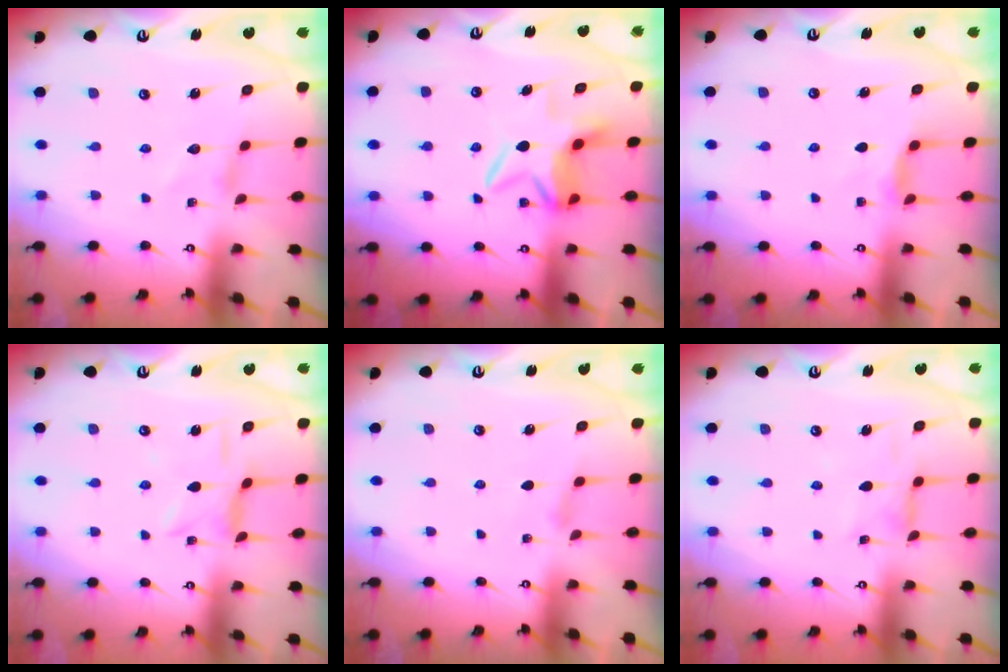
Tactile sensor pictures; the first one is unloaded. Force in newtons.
{"total": 7.9, "press": 7.8, "slide": 1.1}
{"total": 3.7, "press": 3.7, "slide": 0.5}
{"total": 1.4, "press": 1.3, "slide": 0.4}
{"total": 2.1, "press": 2.1, "slide": 0.4}
{"total": 1.9, "press": 1.9, "slide": 0.3}